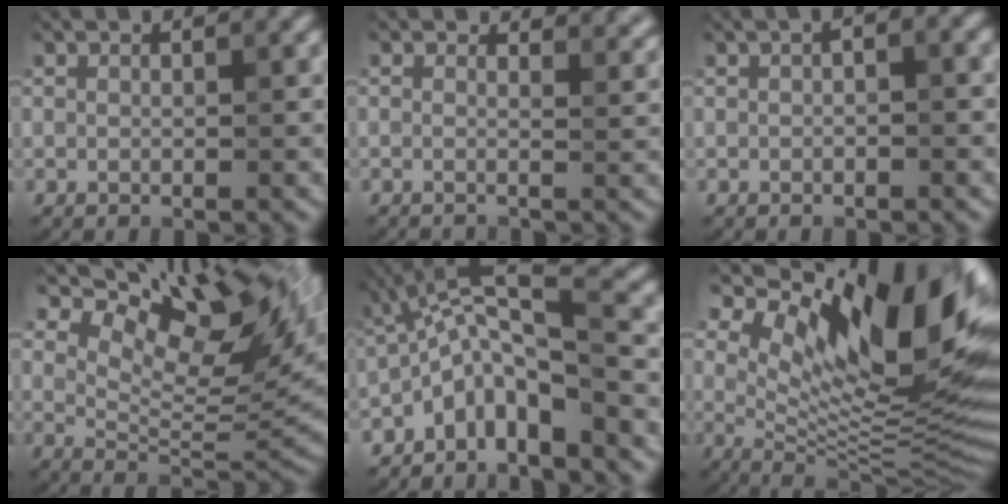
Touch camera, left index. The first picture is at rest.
{"total": 3.9, "force": [2.4, 2.1, 2.4], "torque": [-0.021, 0.009, 0.006]}
{"total": 1.7, "force": [0.2, 0.5, 1.6], "torque": [-0.025, 0.006, 0.001]}
{"total": 13.2, "force": [7.4, 5.2, 9.7], "torque": [-0.150, 0.020, 0.124]}
{"total": 5.6, "force": [-3.1, 1.2, 4.5], "torque": [-0.082, 0.016, -0.063]}
{"total": 17.7, "force": [8.5, 6.6, 14.1], "torque": [-0.211, 0.024, 0.150]}